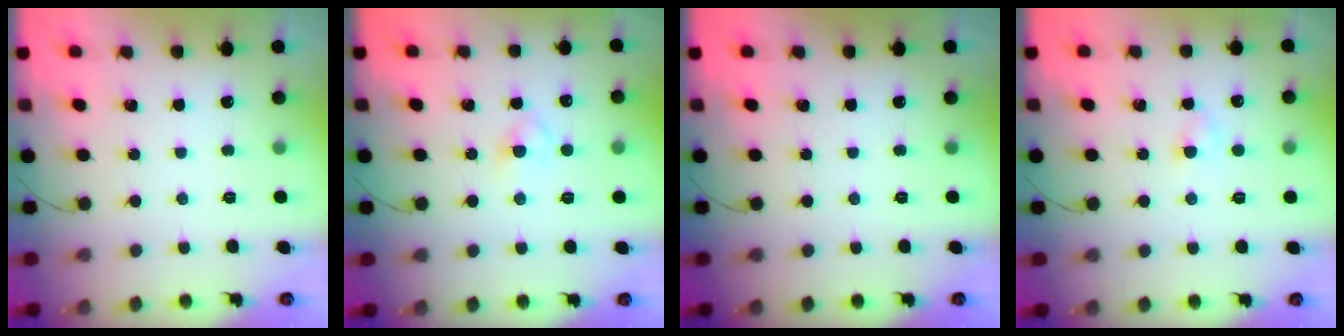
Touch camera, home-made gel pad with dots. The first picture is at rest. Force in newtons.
{"total": 3.1, "press": 2.9, "slide": 1.2}
{"total": 0.0}
{"total": 2.3, "press": 2.1, "slide": 1.0}